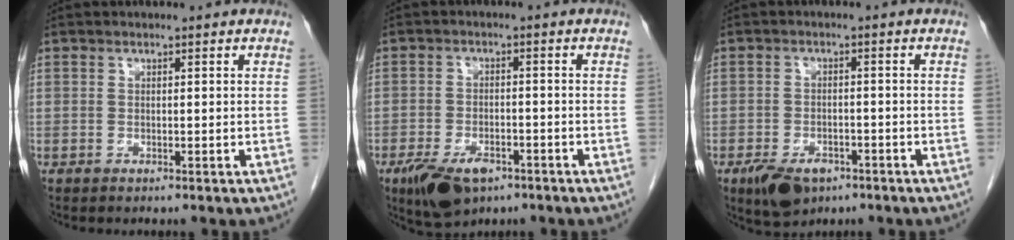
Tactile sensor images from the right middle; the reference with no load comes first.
{"total": 7.8, "force": [-4.8, 3.8, 4.9], "torque": [-0.088, -0.008, -0.076]}
{"total": 6.2, "force": [-3.8, 3.4, 3.6], "torque": [-0.064, -0.003, -0.055]}